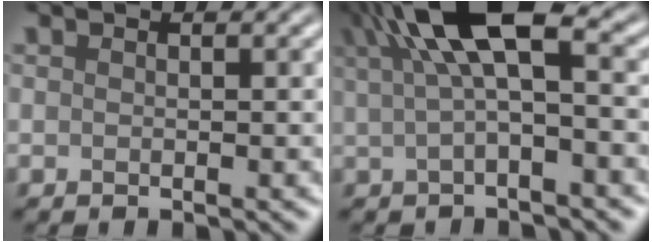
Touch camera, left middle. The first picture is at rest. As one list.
[{"total": 7.7, "force": [2.4, 2.4, 6.9], "torque": [-0.125, 0.019, 0.032]}]